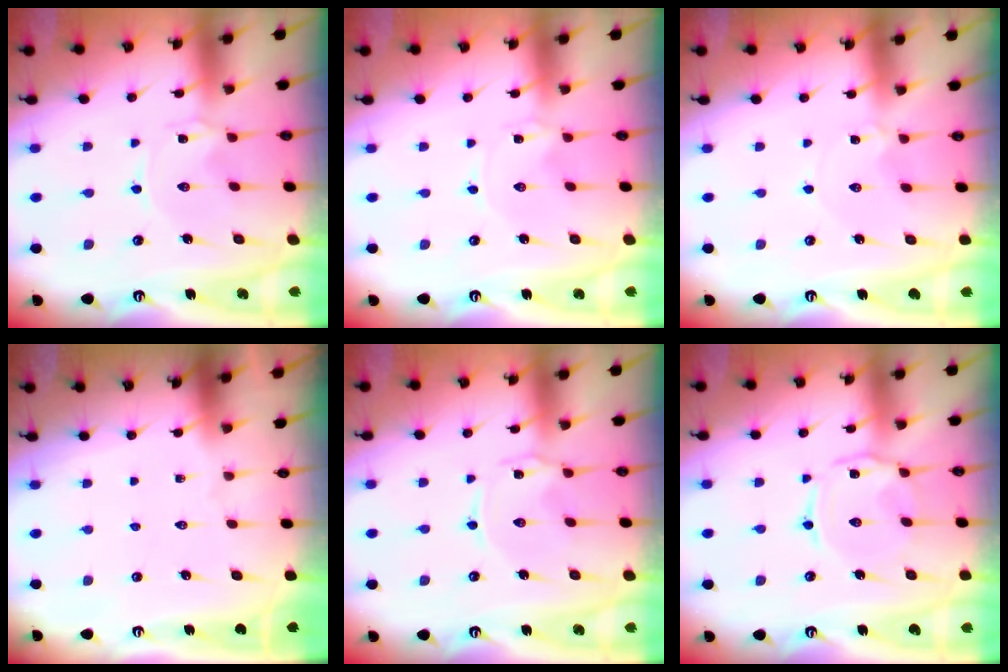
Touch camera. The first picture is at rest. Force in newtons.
{"total": 0.0}
{"total": 1.3, "press": 1.3, "slide": 0.2}
{"total": 0.0}
{"total": 1.4, "press": 1.3, "slide": 0.3}
{"total": 2.9, "press": 2.8, "slide": 0.4}